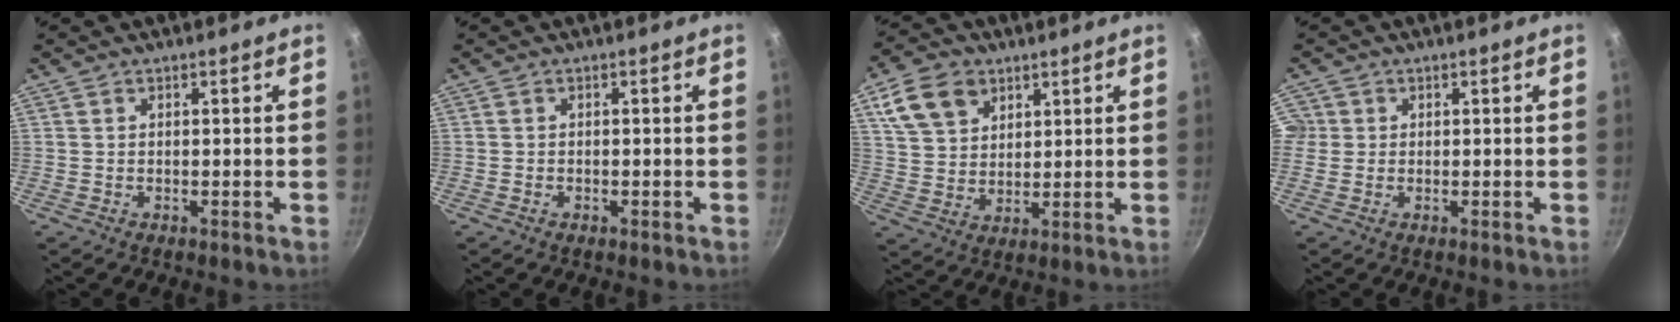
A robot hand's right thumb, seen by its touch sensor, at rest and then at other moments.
{"total": 0.6, "force": [-0.3, 0.4, 0.3], "torque": [-0.005, 0.001, -0.008]}
{"total": 11.4, "force": [5.5, 8.1, 5.8], "torque": [-0.088, -0.006, 0.105]}
{"total": 2.9, "force": [0.2, 2.8, 0.5], "torque": [0.010, 0.003, -0.003]}